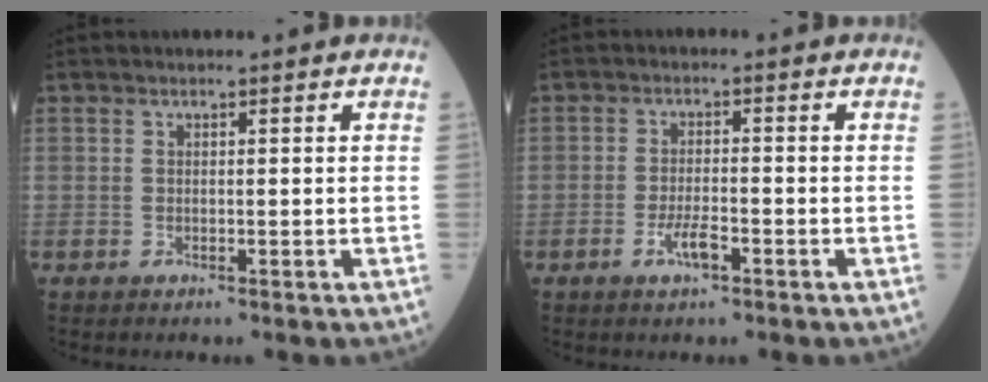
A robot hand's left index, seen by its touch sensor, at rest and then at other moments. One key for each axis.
{"total": 3.3, "fx": -1.8, "fy": 0.8, "fz": 2.7, "tx": -0.057, "ty": -0.001, "tz": -0.034}